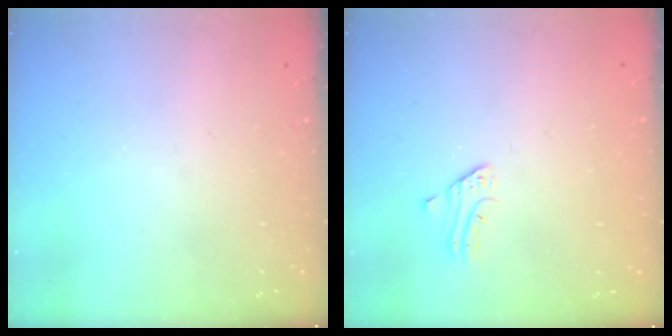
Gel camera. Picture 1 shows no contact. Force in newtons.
{"total": 1.5, "press": 1.5, "slide": 0.1}